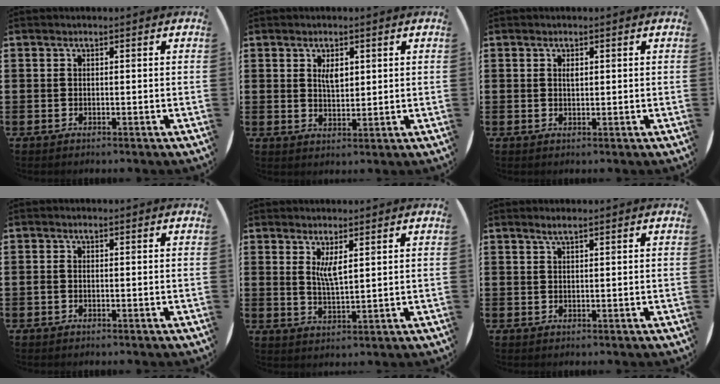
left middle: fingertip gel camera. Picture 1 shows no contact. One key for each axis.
{"total": 2.5, "fx": 1.2, "fy": 1.2, "fz": 1.8, "tx": -0.022, "ty": -0.001, "tz": 0.018}
{"total": 0.8, "fx": 0.4, "fy": 0.3, "fz": 0.7, "tx": -0.015, "ty": 0.002, "tz": 0.007}
{"total": 0.5, "fx": -0.2, "fy": 0.2, "fz": 0.4, "tx": -0.011, "ty": 0.000, "tz": -0.004}
{"total": 3.2, "fx": 1.8, "fy": 0.5, "fz": 2.6, "tx": -0.047, "ty": -0.002, "tz": 0.030}
{"total": 1.3, "fx": 1.0, "fy": 0.0, "fz": 0.8, "tx": -0.015, "ty": 0.002, "tz": 0.018}